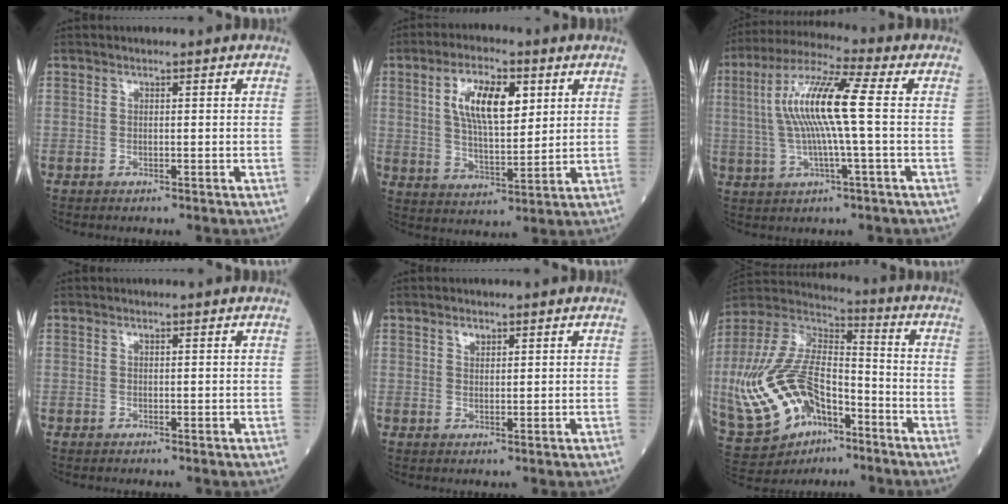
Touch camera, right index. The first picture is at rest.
{"total": 10.4, "force": [3.5, 3.8, 9.0], "torque": [-0.169, 0.010, 0.065]}
{"total": 12.2, "force": [0.9, 0.5, 12.1], "torque": [-0.243, 0.019, 0.010]}
{"total": 0.0}
{"total": 1.4, "force": [0.9, 0.8, 0.7], "torque": [-0.011, 0.000, 0.015]}
{"total": 21.1, "force": [-7.9, 11.5, 15.8], "torque": [-0.357, 0.016, -0.133]}